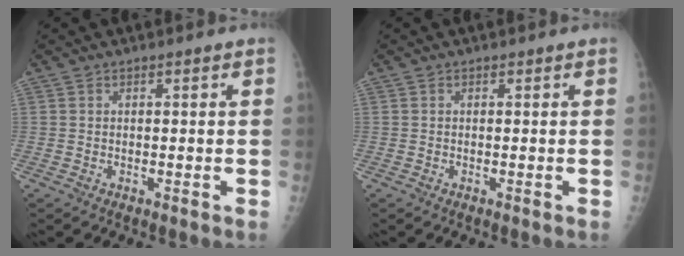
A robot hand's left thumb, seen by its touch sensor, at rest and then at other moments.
{"total": 0.0}